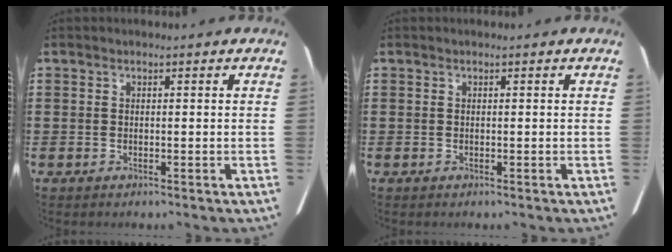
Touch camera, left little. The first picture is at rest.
{"total": 0.0}